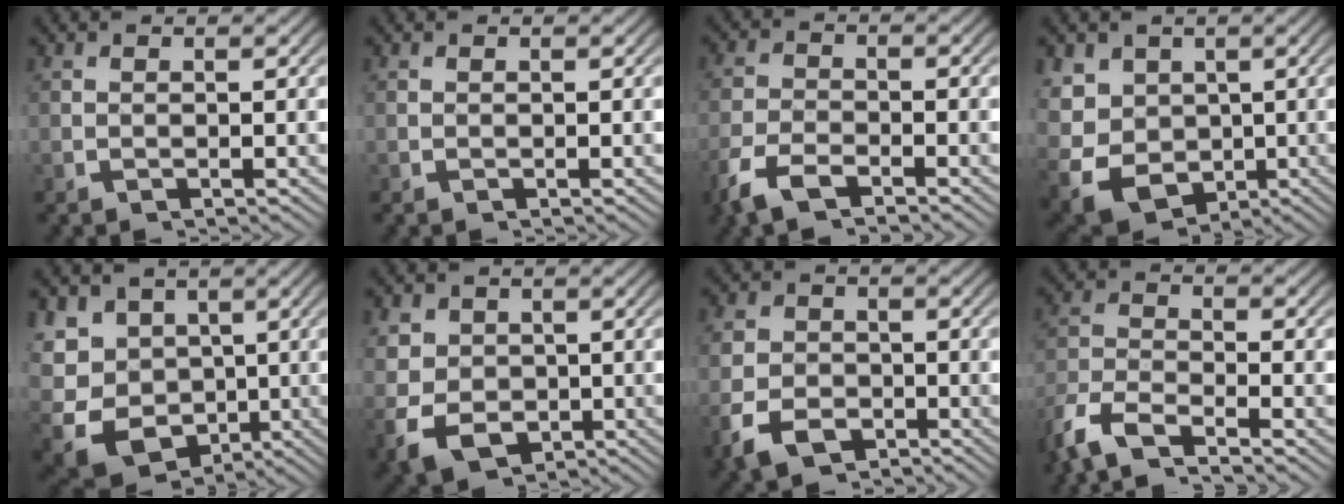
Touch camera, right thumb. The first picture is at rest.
{"total": 0.0}
{"total": 3.5, "force": [-2.5, 1.6, 1.8], "torque": [-0.044, -0.009, -0.048]}
{"total": 11.4, "force": [-2.0, 9.4, 6.2], "torque": [-0.171, -0.078, 0.005]}
{"total": 14.0, "force": [-2.5, 11.7, 7.3], "torque": [-0.196, -0.074, -0.014]}
{"total": 7.3, "force": [-1.7, 5.6, 4.3], "torque": [-0.097, -0.048, -0.002]}
{"total": 4.6, "force": [-2.3, 3.3, 2.2], "torque": [-0.045, -0.020, -0.035]}
{"total": 8.6, "force": [-6.0, 4.7, 4.1], "torque": [-0.095, -0.026, -0.097]}